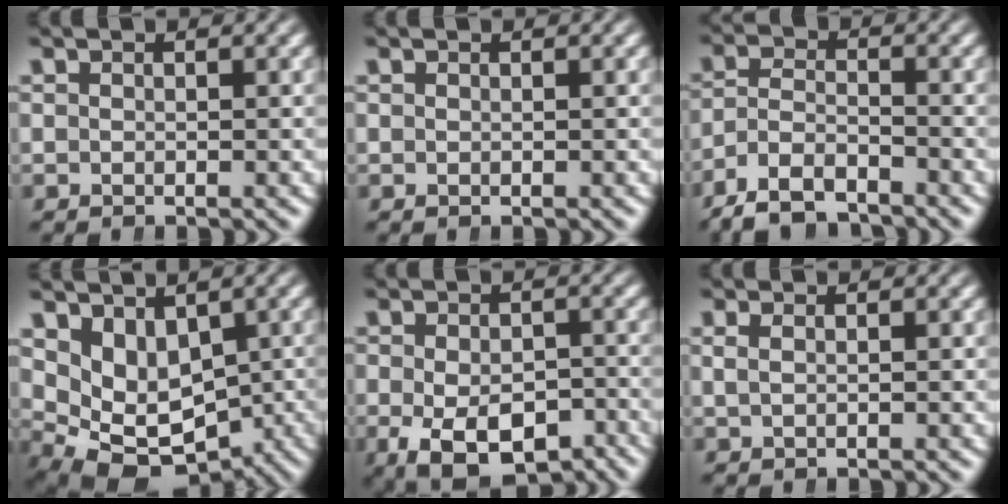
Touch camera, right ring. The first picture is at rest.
{"total": 0.0}
{"total": 6.9, "force": [-4.8, 4.2, 2.5], "torque": [-0.059, -0.029, -0.074]}
{"total": 10.3, "force": [-2.3, 8.1, 6.1], "torque": [-0.128, -0.051, -0.015]}
{"total": 8.5, "force": [-5.2, 4.7, 4.8], "torque": [-0.089, -0.054, -0.056]}
{"total": 0.7, "force": [0.5, -0.3, 0.5], "torque": [-0.005, 0.001, 0.013]}